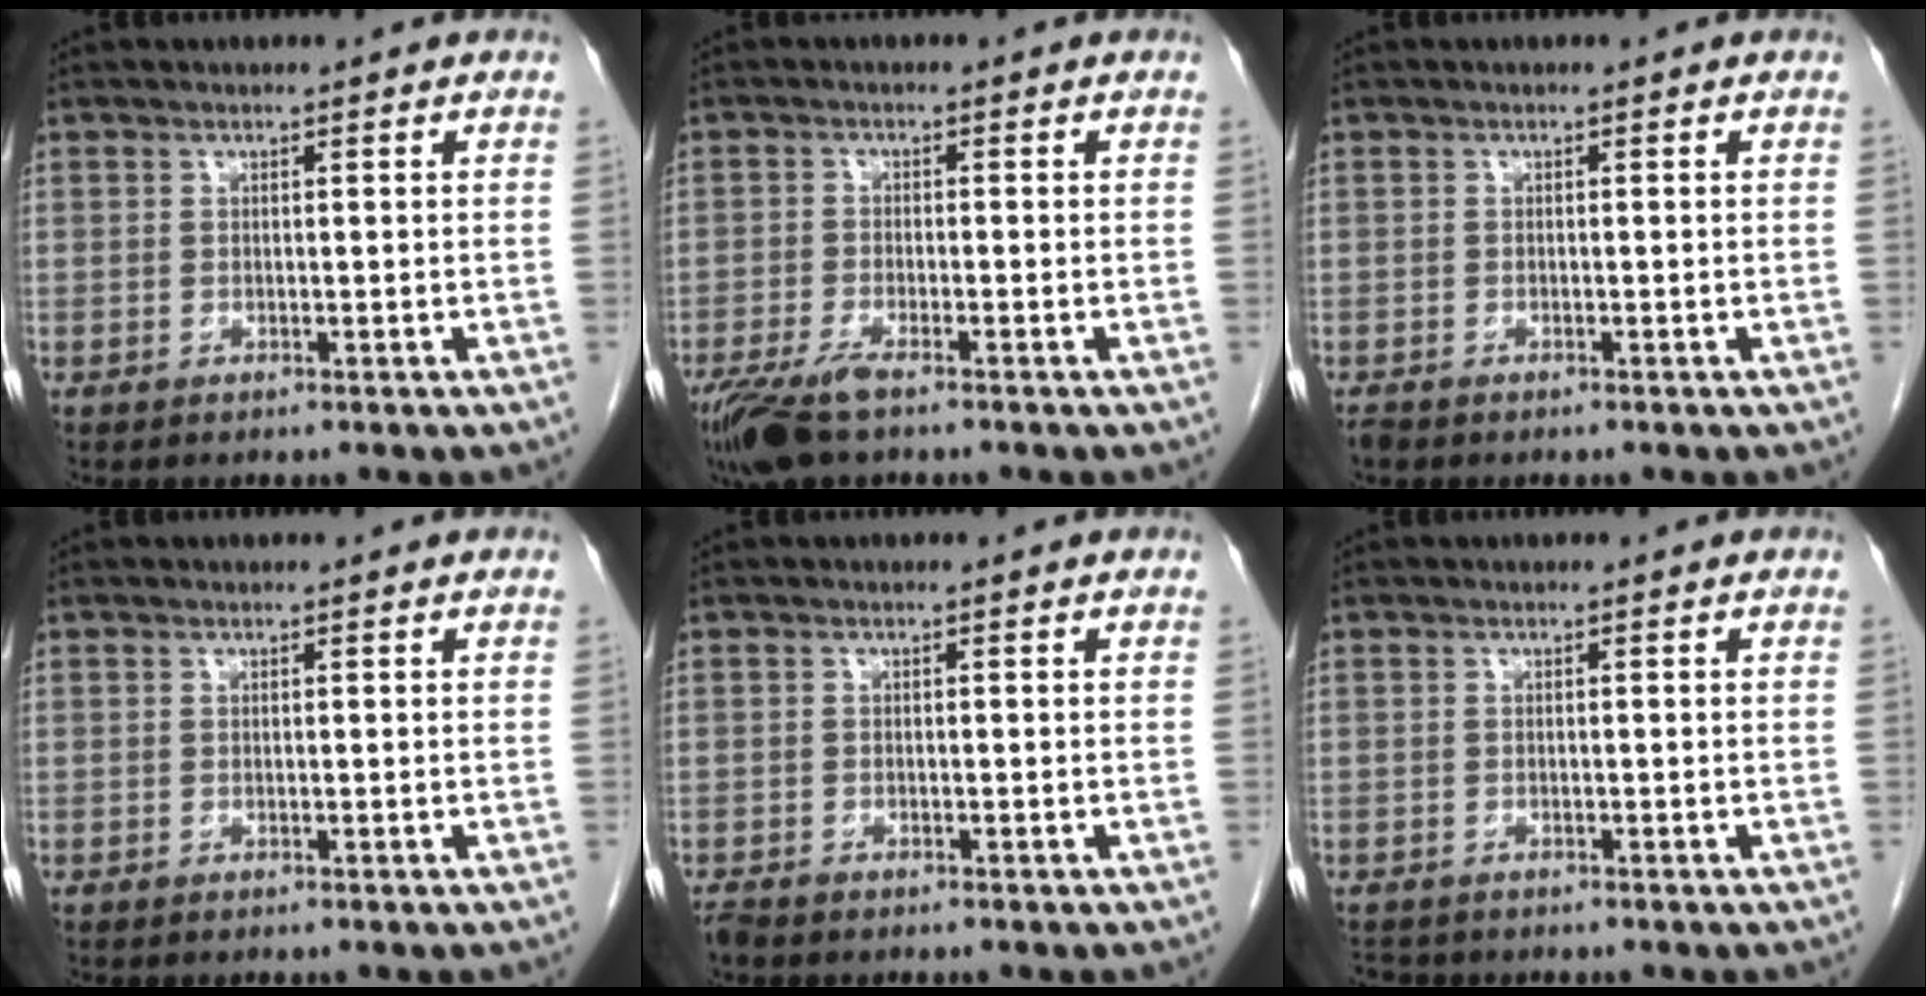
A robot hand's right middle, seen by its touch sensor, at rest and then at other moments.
{"total": 7.2, "force": [-5.0, 1.3, 5.0], "torque": [-0.098, -0.017, -0.091]}
{"total": 1.1, "force": [-0.9, 0.4, 0.4], "torque": [-0.012, -0.003, -0.016]}
{"total": 0.0}
{"total": 1.5, "force": [-1.3, 0.5, 0.5], "torque": [-0.014, -0.003, -0.022]}
{"total": 1.8, "force": [-1.6, 0.8, 0.1], "torque": [-0.007, -0.005, -0.025]}